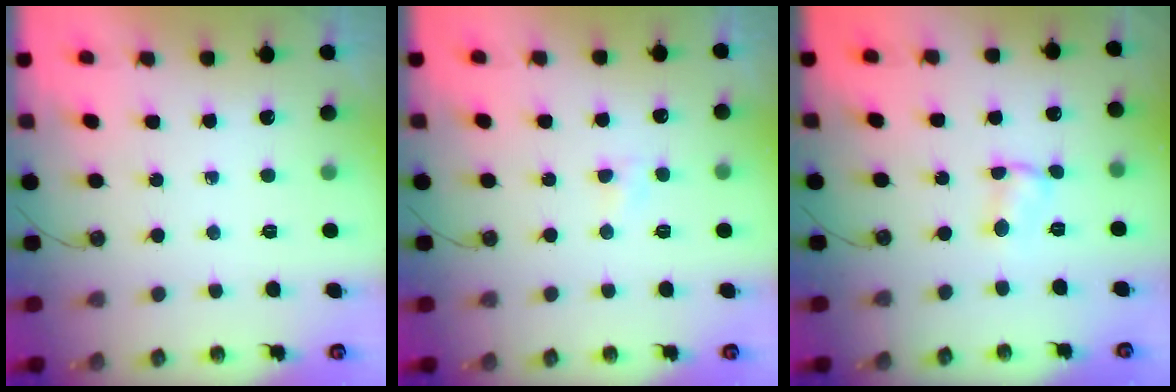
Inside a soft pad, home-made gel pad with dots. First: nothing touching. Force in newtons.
{"total": 2.9, "press": 2.9, "slide": 0.4}
{"total": 1.8, "press": 1.8, "slide": 0.3}